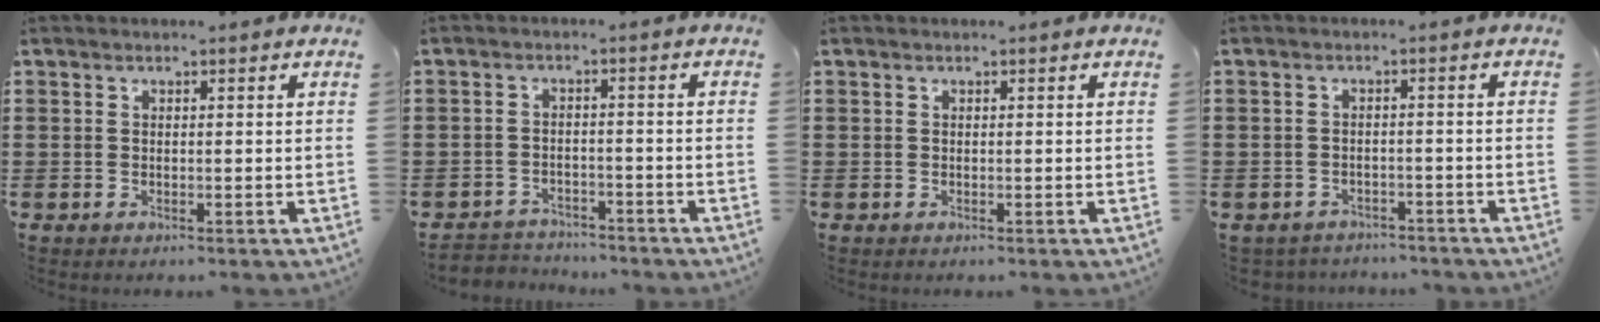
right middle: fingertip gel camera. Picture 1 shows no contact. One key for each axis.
{"total": 2.9, "fx": -2.8, "fy": 0.6, "fz": -0.3, "tx": -0.004, "ty": -0.001, "tz": -0.062}
{"total": 0.0}
{"total": 2.2, "fx": -2.1, "fy": 0.4, "fz": -0.2, "tx": -0.004, "ty": -0.001, "tz": -0.048}